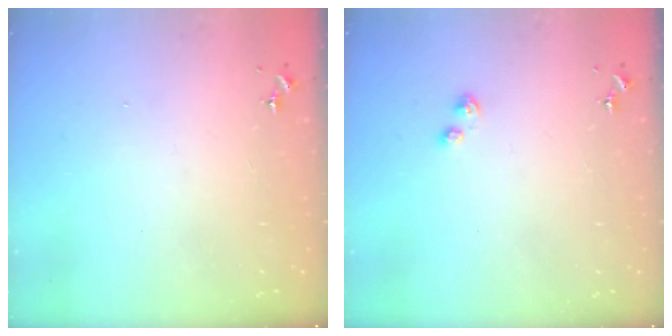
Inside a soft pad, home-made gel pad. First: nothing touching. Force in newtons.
{"total": 3.1, "press": 3.1, "slide": 0.5}